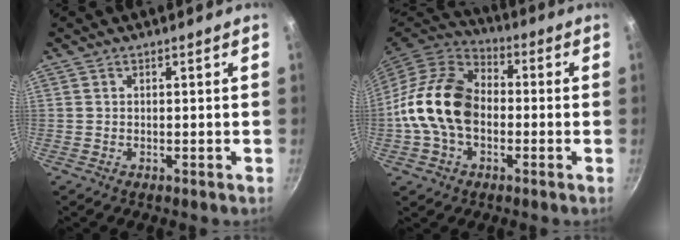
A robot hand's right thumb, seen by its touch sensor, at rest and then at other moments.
{"total": 16.3, "force": [-1.7, 11.5, 11.4], "torque": [-0.183, 0.035, -0.046]}